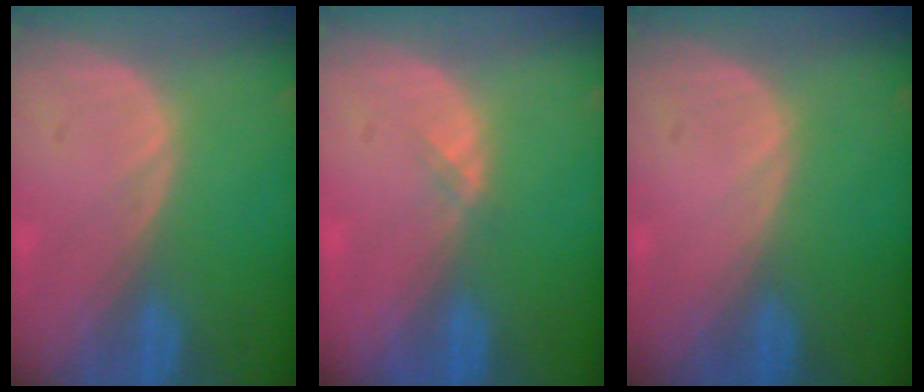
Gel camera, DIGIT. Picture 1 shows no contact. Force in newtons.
{"total": 1.1, "press": 0.8, "slide": 0.7}
{"total": 0.0}